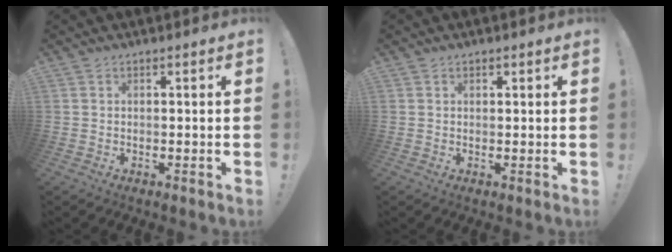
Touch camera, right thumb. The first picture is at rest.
{"total": 0.7, "force": [0.4, 0.5, 0.1], "torque": [0.007, -0.003, 0.007]}